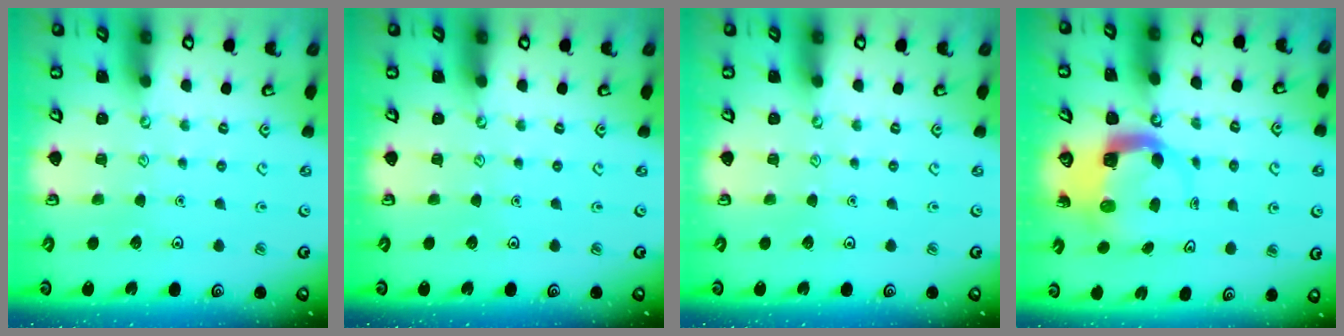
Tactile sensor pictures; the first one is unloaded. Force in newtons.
{"total": 0.0}
{"total": 0.0}
{"total": 6.2, "press": 6.2, "slide": 0.6}